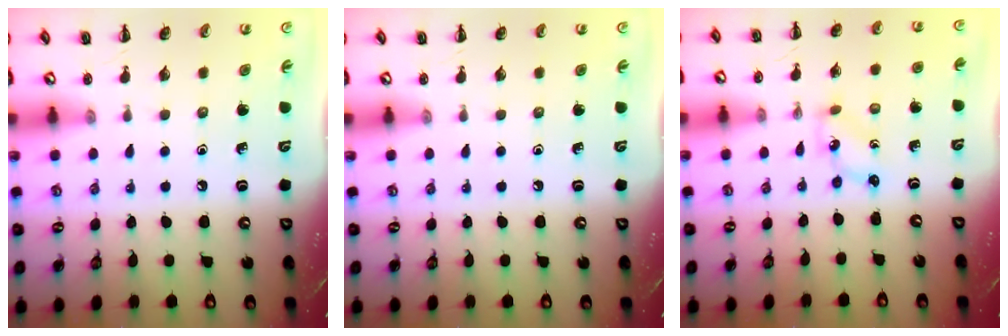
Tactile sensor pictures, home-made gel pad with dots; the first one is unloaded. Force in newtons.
{"total": 0.0}
{"total": 1.2, "press": 1.2, "slide": 0.1}